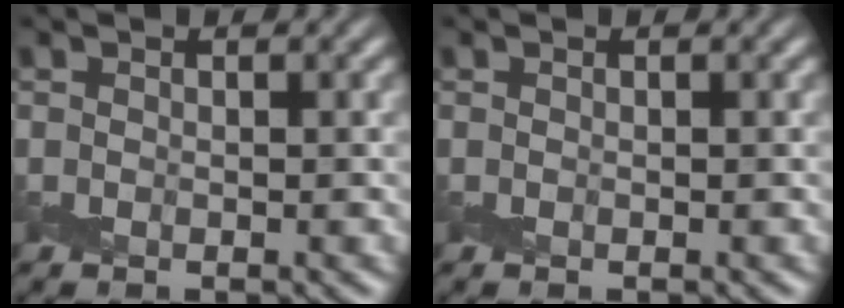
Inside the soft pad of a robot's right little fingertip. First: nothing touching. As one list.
[{"total": 0.0}]